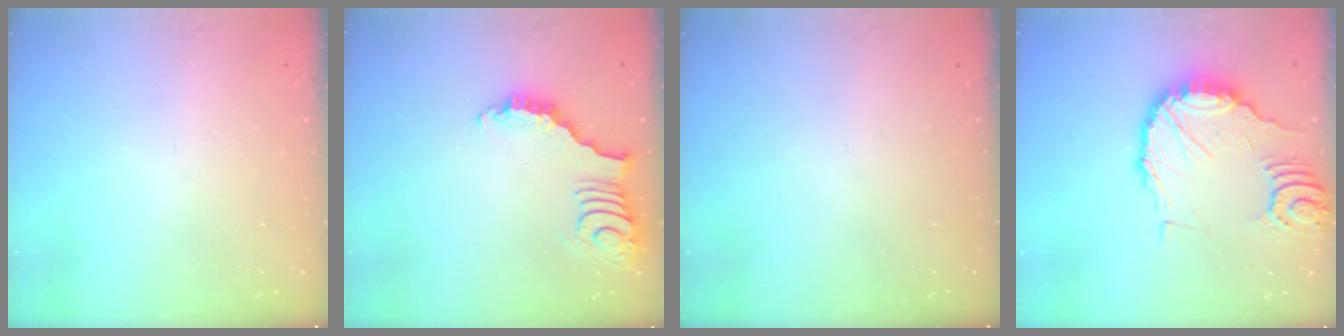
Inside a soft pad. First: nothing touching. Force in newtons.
{"total": 3.8, "press": 3.8, "slide": 0.5}
{"total": 0.0}
{"total": 15.1, "press": 15.0, "slide": 1.7}